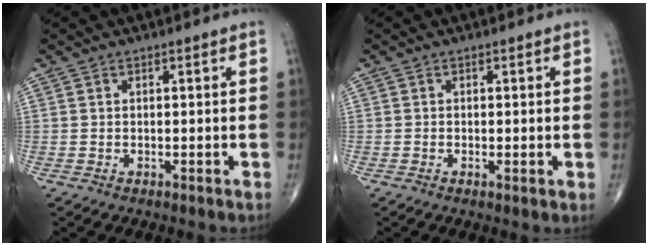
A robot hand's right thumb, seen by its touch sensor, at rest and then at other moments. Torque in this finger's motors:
{"motor_torque": [-0.18, 0.00, -0.19, -0.09, -0.01]}